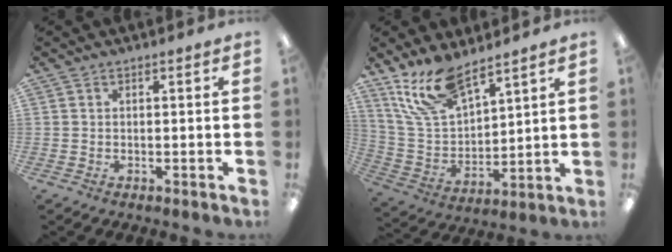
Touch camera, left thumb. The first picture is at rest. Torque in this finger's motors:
{"motor_torque": [0.20, 0.14, -0.13, -0.25, 0.10]}